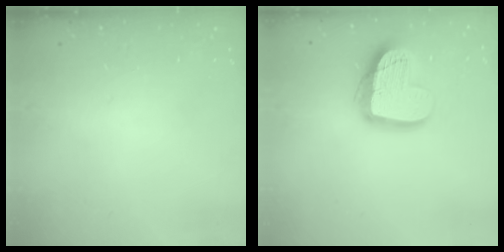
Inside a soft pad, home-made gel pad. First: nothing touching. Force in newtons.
{"total": 17.8, "press": 17.7, "slide": 1.4}